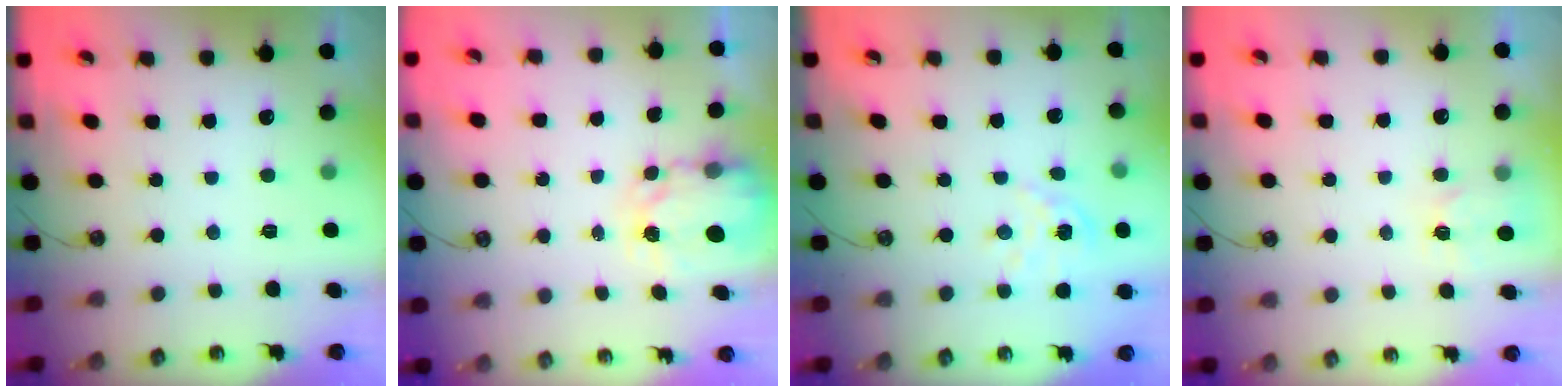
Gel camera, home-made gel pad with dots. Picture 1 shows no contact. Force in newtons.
{"total": 3.9, "press": 3.9, "slide": 0.1}
{"total": 3.8, "press": 3.8, "slide": 0.4}
{"total": 5.1, "press": 5.0, "slide": 0.6}